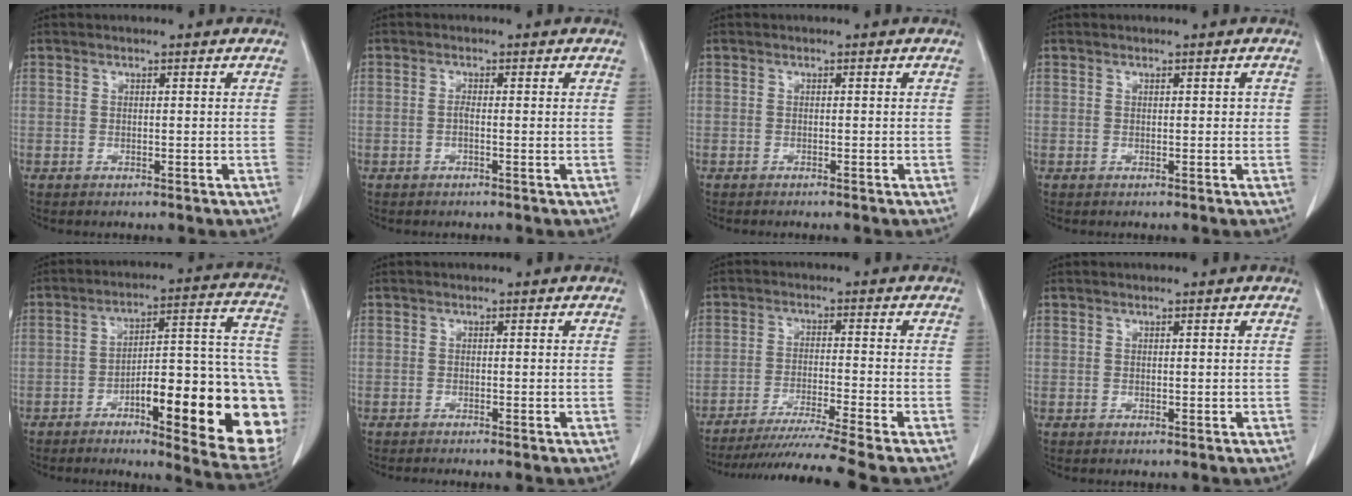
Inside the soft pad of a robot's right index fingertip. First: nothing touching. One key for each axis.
{"total": 0.9, "fx": -0.1, "fy": 0.1, "fz": 0.9, "tx": -0.014, "ty": 0.003, "tz": -0.002}
{"total": 1.0, "fx": -0.9, "fy": -0.2, "fz": 0.4, "tx": -0.003, "ty": 0.002, "tz": -0.013}
{"total": 0.6, "fx": 0.1, "fy": 0.4, "fz": 0.4, "tx": -0.004, "ty": 0.006, "tz": 0.003}
{"total": 25.1, "fx": -7.4, "fy": 5.0, "fz": 23.5, "tx": -0.229, "ty": 0.025, "tz": -0.086}
{"total": 1.8, "fx": -1.5, "fy": -0.3, "fz": 0.8, "tx": -0.008, "ty": 0.003, "tz": -0.021}
{"total": 12.9, "fx": -11.1, "fy": -3.1, "fz": 5.8, "tx": -0.075, "ty": -0.029, "tz": -0.177}
{"total": 0.0}